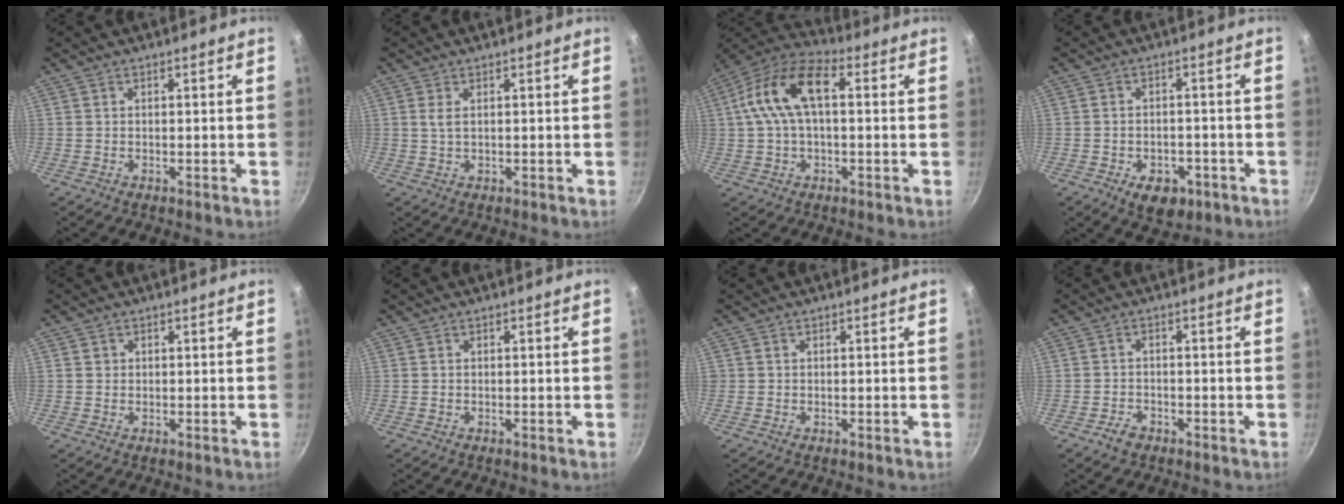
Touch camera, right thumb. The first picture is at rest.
{"total": 1.5, "force": [0.4, 0.6, 1.3], "torque": [-0.028, -0.003, 0.009]}
{"total": 13.7, "force": [1.8, 7.2, 11.5], "torque": [-0.215, 0.037, 0.016]}
{"total": 7.2, "force": [-3.5, 4.6, 4.4], "torque": [-0.040, 0.015, -0.040]}
{"total": 1.1, "force": [0.3, 1.0, 0.3], "torque": [-0.001, 0.005, 0.003]}
{"total": 0.0}
{"total": 0.0}
{"total": 2.7, "force": [-1.8, 1.6, 1.1], "torque": [-0.018, 0.019, -0.032]}